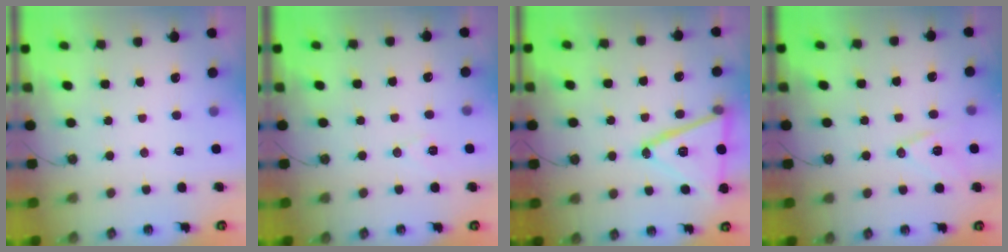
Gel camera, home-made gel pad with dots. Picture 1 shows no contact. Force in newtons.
{"total": 5.8, "press": 3.9, "slide": 4.3}
{"total": 18.7, "press": 18.4, "slide": 3.5}
{"total": 10.8, "press": 10.2, "slide": 3.4}